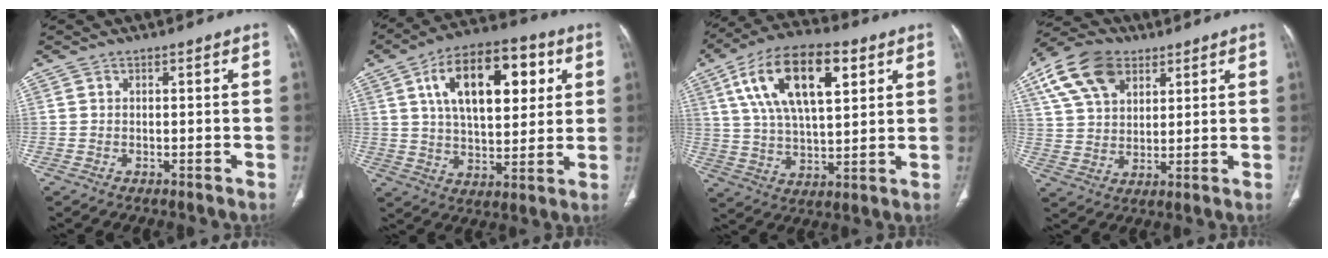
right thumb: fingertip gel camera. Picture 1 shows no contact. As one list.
[{"total": 20.0, "force": [6.5, 10.2, 15.9], "torque": [-0.221, -0.002, 0.103]}, {"total": 19.5, "force": [7.5, 8.9, 15.7], "torque": [-0.265, -0.003, 0.132]}, {"total": 14.1, "force": [6.9, 9.0, 8.4], "torque": [-0.150, -0.006, 0.129]}]